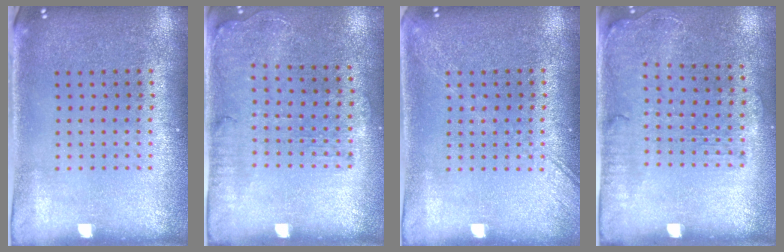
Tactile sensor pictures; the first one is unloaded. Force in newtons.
{"total": 1.2, "press": 1.1, "slide": 0.5}
{"total": 1.8, "press": 1.8, "slide": 0.2}
{"total": 1.6, "press": 1.4, "slide": 0.8}